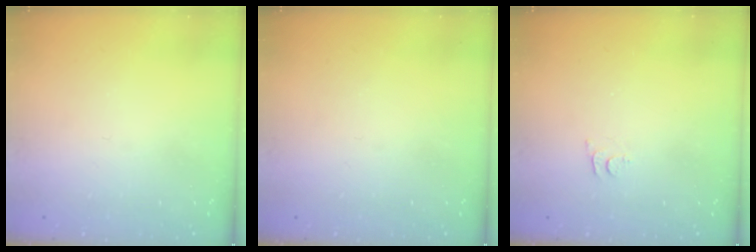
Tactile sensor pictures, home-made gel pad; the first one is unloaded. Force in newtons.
{"total": 0.0}
{"total": 4.4, "press": 4.4, "slide": 0.4}